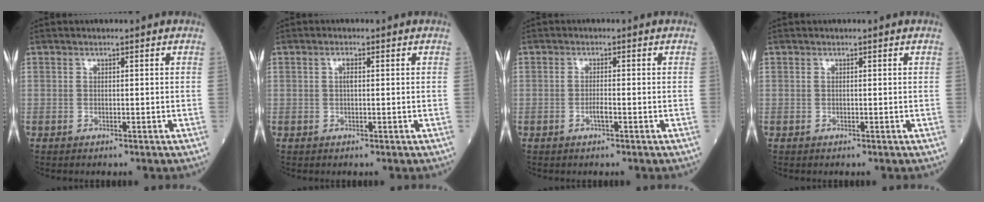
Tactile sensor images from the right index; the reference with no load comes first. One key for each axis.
{"total": 1.1, "fx": 0.2, "fy": 0.3, "fz": 1.0, "tx": -0.022, "ty": 0.003, "tz": 0.005}
{"total": 1.4, "fx": -0.5, "fy": 0.1, "fz": 1.2, "tx": -0.027, "ty": 0.001, "tz": -0.009}
{"total": 0.0}